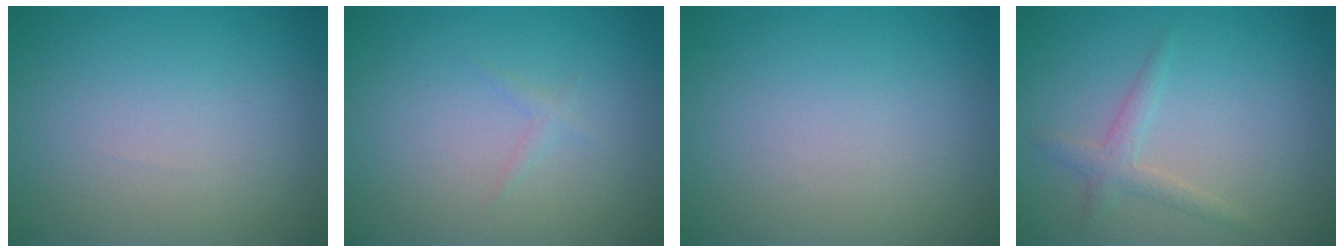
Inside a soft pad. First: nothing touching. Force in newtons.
{"total": 0.6, "press": 0.6, "slide": 0.0}
{"total": 0.0}
{"total": 1.8, "press": 1.8, "slide": 0.1}